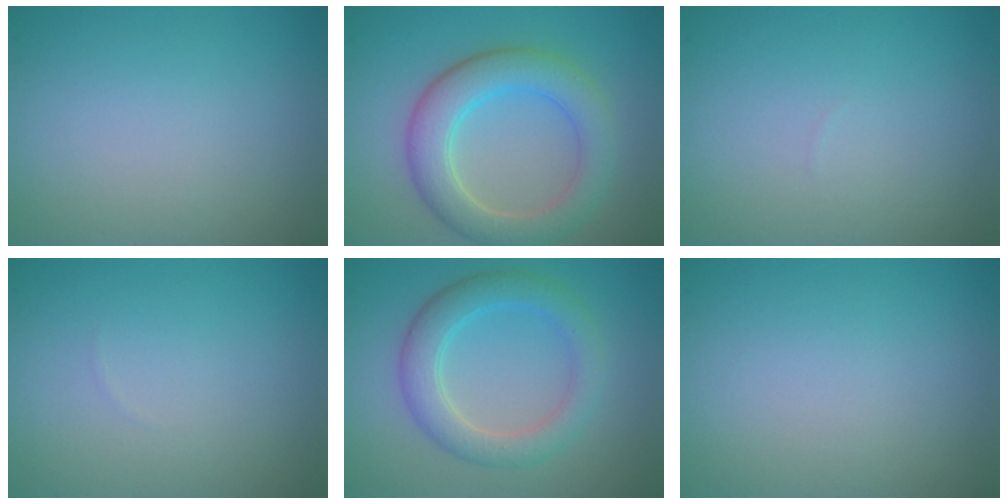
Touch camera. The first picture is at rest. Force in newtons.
{"total": 5.6, "press": 5.6, "slide": 0.7}
{"total": 0.0}
{"total": 0.0}
{"total": 4.1, "press": 4.1, "slide": 0.3}
{"total": 0.0}